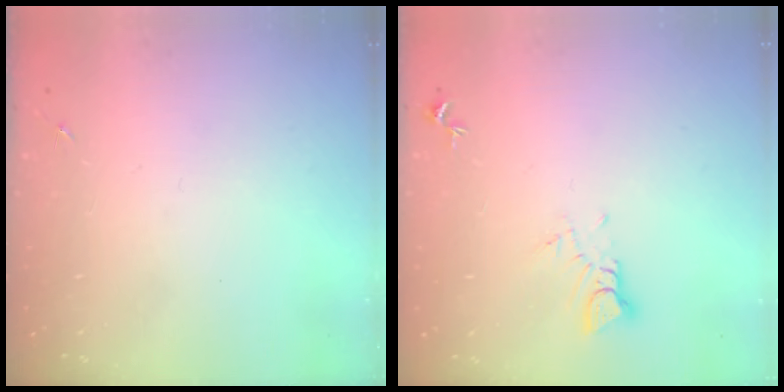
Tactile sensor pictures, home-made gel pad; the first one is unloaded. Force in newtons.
{"total": 3.5, "press": 3.5, "slide": 0.2}